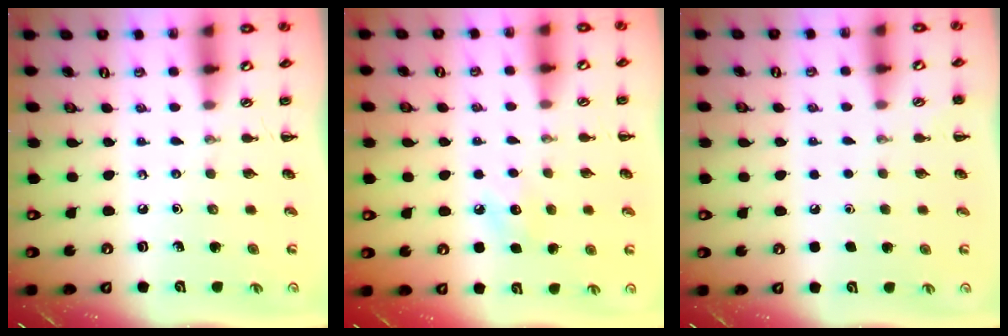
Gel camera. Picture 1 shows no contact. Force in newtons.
{"total": 6.3, "press": 6.1, "slide": 1.7}
{"total": 1.6, "press": 1.6, "slide": 0.1}